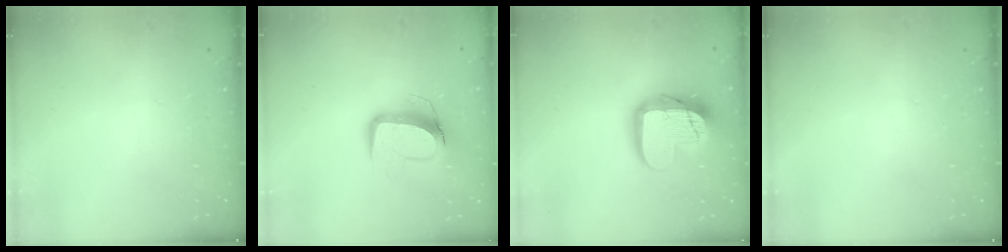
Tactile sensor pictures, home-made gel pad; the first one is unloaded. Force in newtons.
{"total": 10.9, "press": 10.8, "slide": 1.2}
{"total": 16.1, "press": 16.1, "slide": 0.9}
{"total": 0.0}